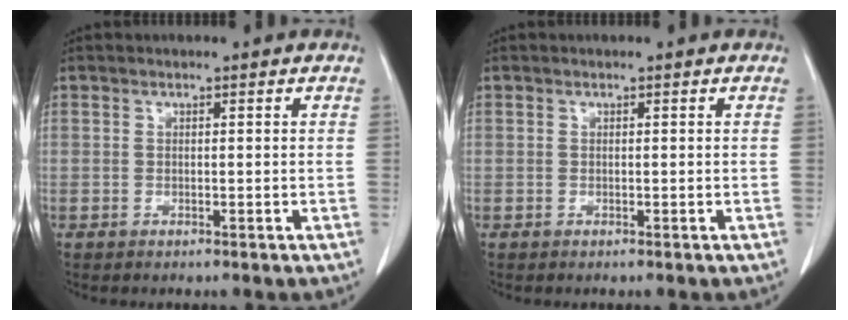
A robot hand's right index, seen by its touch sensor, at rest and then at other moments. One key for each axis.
{"total": 0.0}